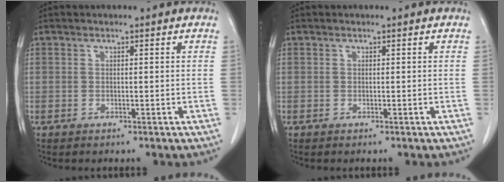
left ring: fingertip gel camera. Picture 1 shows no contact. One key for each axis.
{"total": 0.0}